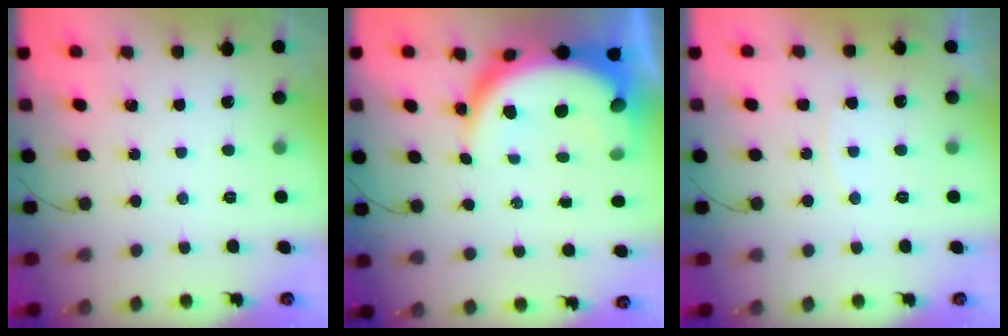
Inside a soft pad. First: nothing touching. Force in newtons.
{"total": 13.8, "press": 13.7, "slide": 1.3}
{"total": 4.7, "press": 4.7, "slide": 0.4}